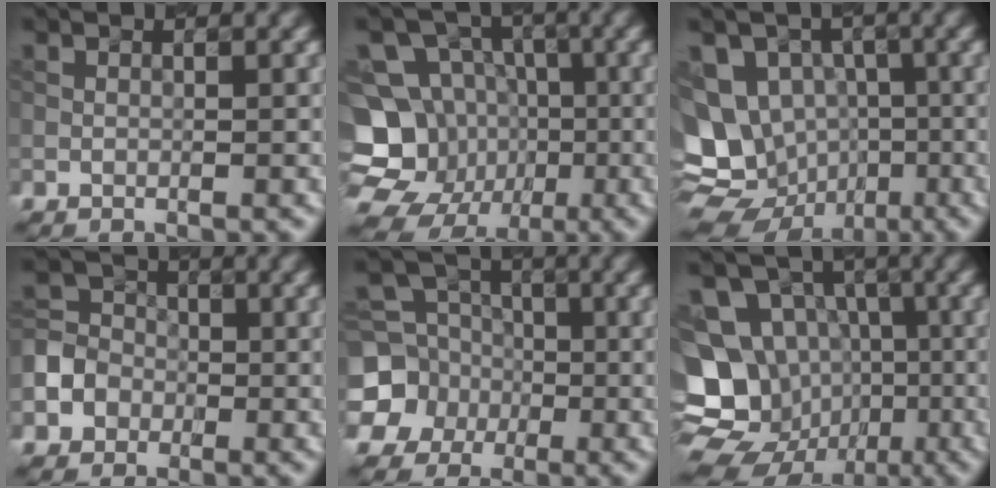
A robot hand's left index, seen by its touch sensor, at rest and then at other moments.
{"total": 16.2, "force": [-4.3, 14.9, 4.6], "torque": [-0.128, -0.007, -0.081]}
{"total": 13.9, "force": [-4.5, 12.1, 5.1], "torque": [-0.100, -0.008, -0.079]}
{"total": 5.0, "force": [-2.1, 4.4, 1.1], "torque": [-0.006, 0.000, -0.050]}
{"total": 7.5, "force": [-1.9, 7.0, 2.1], "torque": [-0.048, -0.001, -0.059]}
{"total": 14.7, "force": [-4.7, 13.1, 4.9], "torque": [-0.117, -0.011, -0.078]}